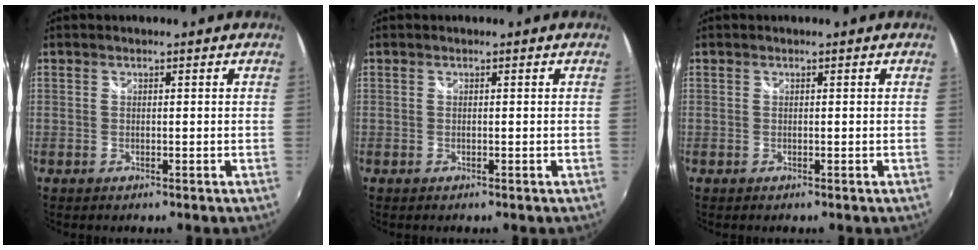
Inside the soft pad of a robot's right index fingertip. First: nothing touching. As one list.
[{"total": 0.0}, {"total": 0.0}]